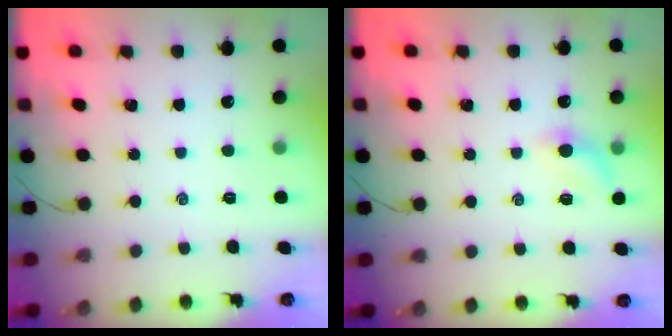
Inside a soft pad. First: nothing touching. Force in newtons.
{"total": 5.0, "press": 4.8, "slide": 1.3}